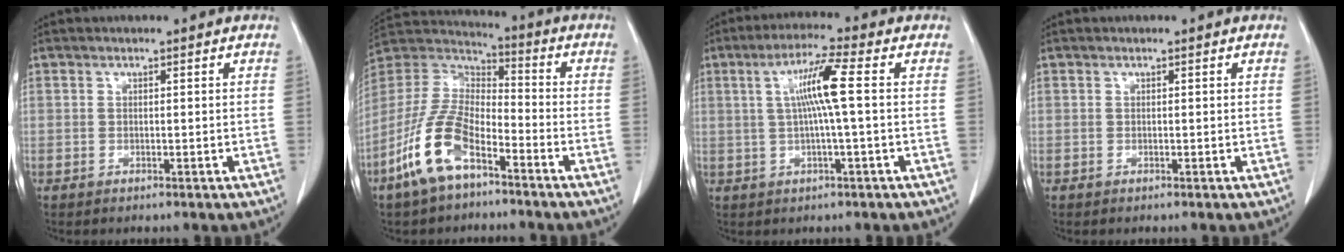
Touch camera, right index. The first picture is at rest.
{"total": 12.8, "force": [-7.1, 4.9, 9.5], "torque": [-0.215, -0.001, -0.140]}
{"total": 7.2, "force": [0.9, -0.6, 7.2], "torque": [-0.134, 0.010, 0.017]}
{"total": 0.0}